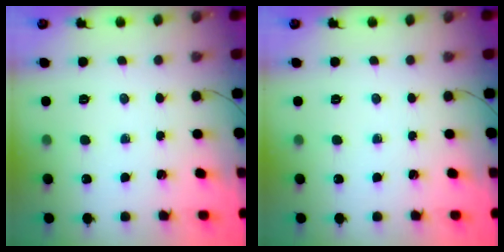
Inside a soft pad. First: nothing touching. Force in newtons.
{"total": 0.0}